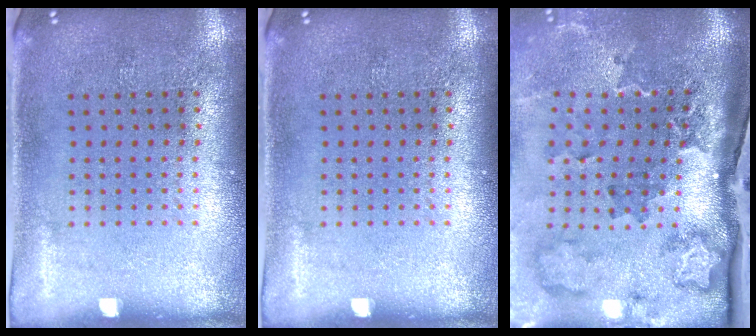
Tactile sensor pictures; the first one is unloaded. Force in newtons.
{"total": 0.0}
{"total": 3.4, "press": 2.3, "slide": 2.5}